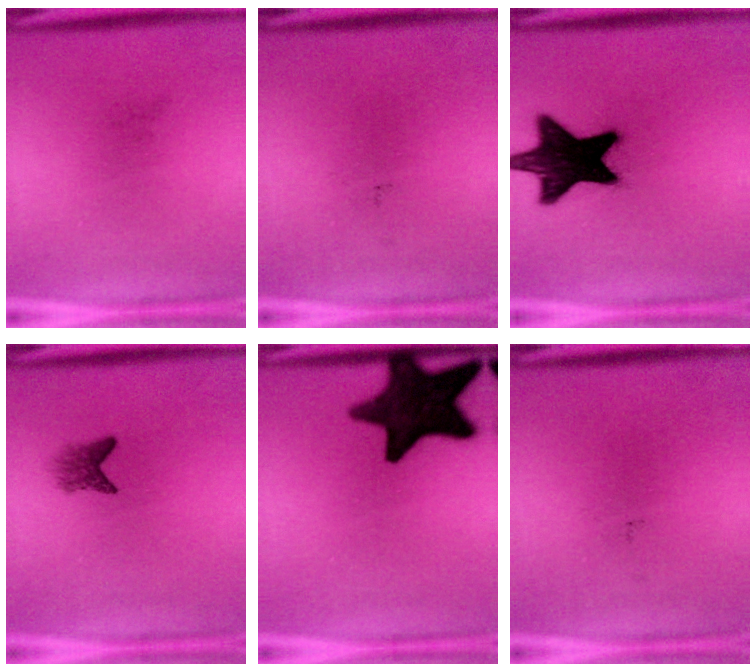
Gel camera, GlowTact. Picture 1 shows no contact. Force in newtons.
{"total": 0.0}
{"total": 18.9}
{"total": 2.3}
{"total": 15.7}
{"total": 0.0}